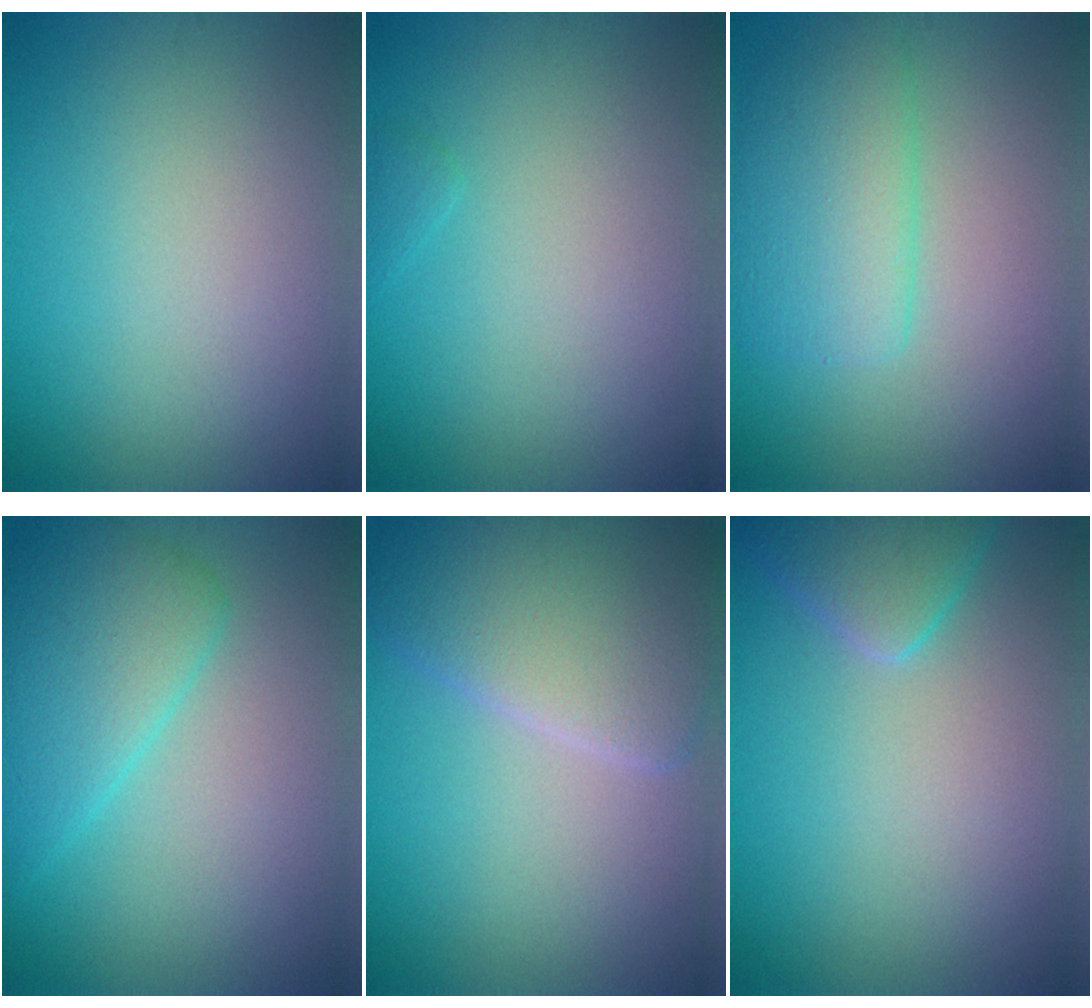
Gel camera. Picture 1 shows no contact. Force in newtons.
{"total": 0.6, "press": 0.6, "slide": 0.1}
{"total": 4.4, "press": 4.4, "slide": 0.4}
{"total": 4.9, "press": 4.9, "slide": 0.2}
{"total": 6.5, "press": 6.5, "slide": 0.2}
{"total": 3.2, "press": 3.2, "slide": 0.2}